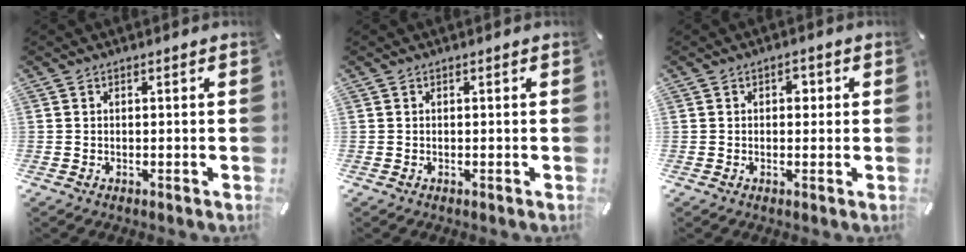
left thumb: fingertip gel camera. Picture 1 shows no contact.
{"total": 0.0}
{"total": 2.3, "force": [0.3, 1.7, 1.5], "torque": [-0.008, 0.000, -0.005]}